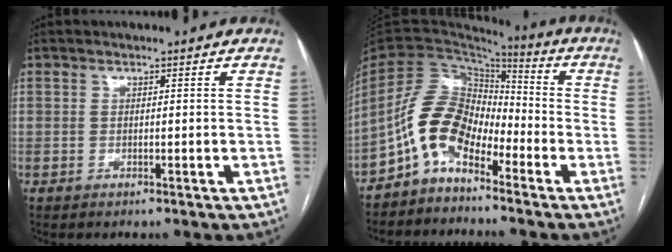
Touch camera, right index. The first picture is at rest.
{"total": 10.0, "force": [-5.1, 6.0, 6.2], "torque": [-0.132, 0.030, -0.101]}